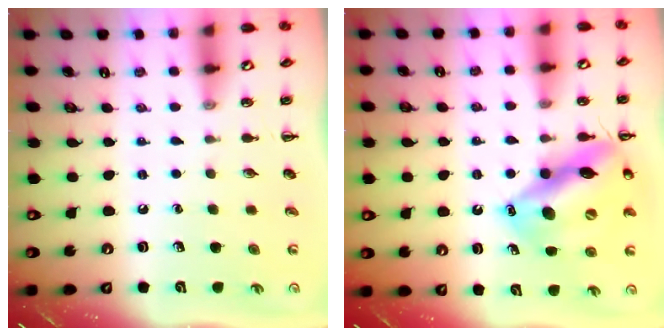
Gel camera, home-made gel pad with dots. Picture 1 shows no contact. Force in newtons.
{"total": 16.6, "press": 16.4, "slide": 2.4}